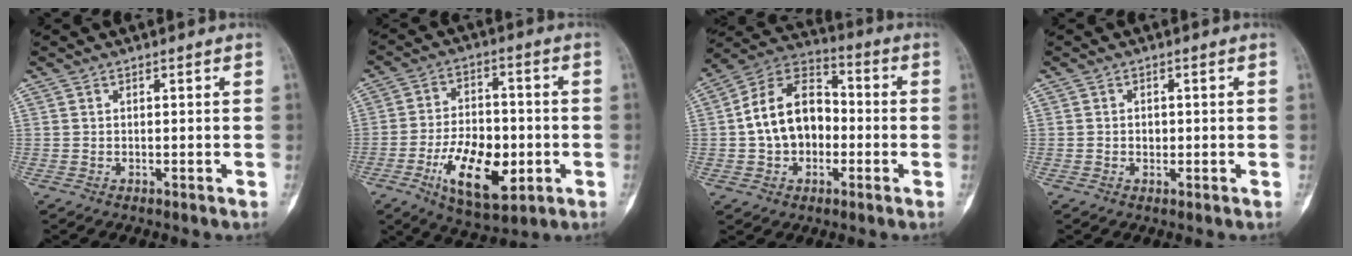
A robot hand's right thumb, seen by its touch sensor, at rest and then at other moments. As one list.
[{"total": 14.9, "force": [-4.7, 7.8, 11.8], "torque": [-0.172, 0.010, -0.073]}, {"total": 14.8, "force": [-0.9, 10.7, 10.2], "torque": [-0.150, 0.040, -0.024]}, {"total": 0.7, "force": [-0.1, 0.6, 0.3], "torque": [0.000, 0.000, -0.004]}]